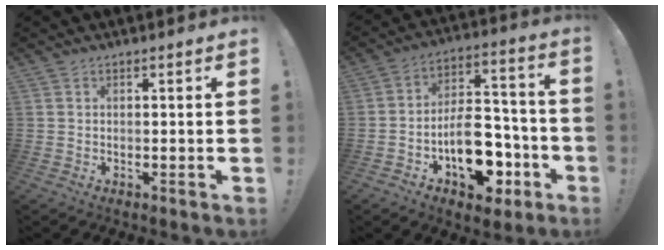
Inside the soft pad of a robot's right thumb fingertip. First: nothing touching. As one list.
[{"total": 17.0, "force": [-7.1, 10.5, 11.3], "torque": [-0.157, 0.063, -0.105]}]